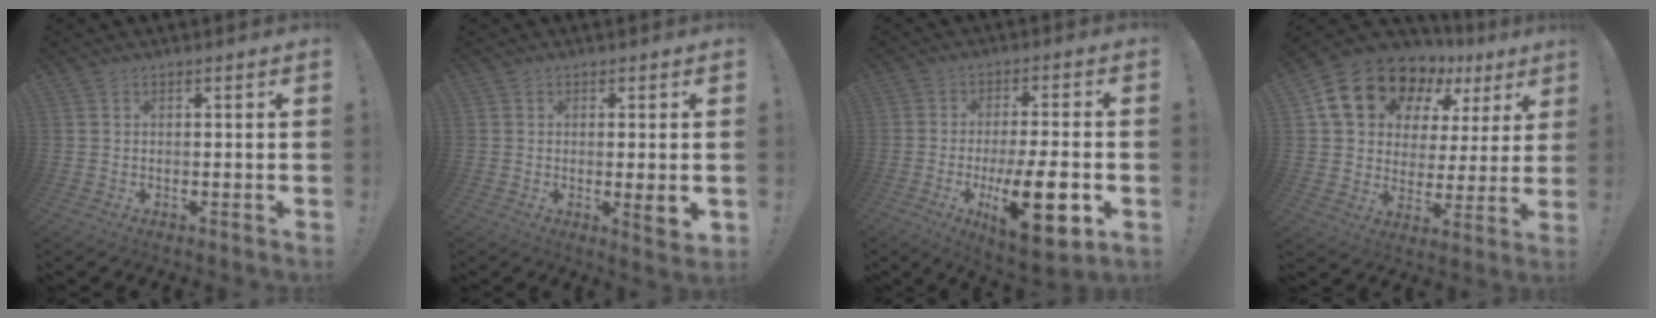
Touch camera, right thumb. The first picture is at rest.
{"total": 4.8, "force": [-0.5, 0.1, 4.8], "torque": [-0.058, -0.014, -0.009]}
{"total": 18.3, "force": [-5.8, 5.7, 16.4], "torque": [-0.250, 0.019, -0.081]}
{"total": 17.8, "force": [11.1, 11.1, 8.4], "torque": [-0.135, -0.069, 0.213]}